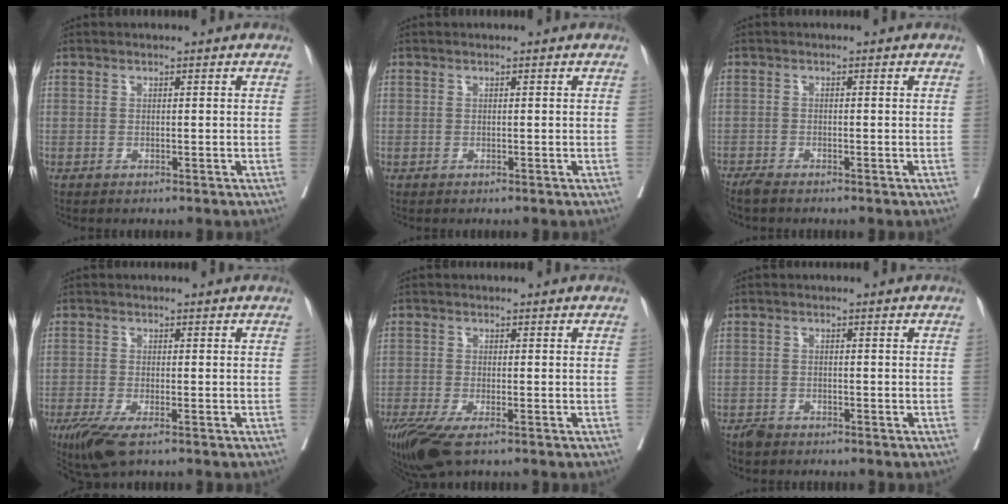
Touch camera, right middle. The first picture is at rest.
{"total": 0.0}
{"total": 1.8, "force": [-1.6, 0.1, 0.7], "torque": [-0.014, -0.005, -0.031]}
{"total": 5.5, "force": [-3.6, 1.2, 4.0], "torque": [-0.072, -0.015, -0.062]}
{"total": 7.4, "force": [-5.0, 1.9, 5.2], "torque": [-0.092, -0.020, -0.089]}
{"total": 1.5, "force": [-1.4, 0.6, 0.2], "torque": [-0.006, 0.000, -0.024]}